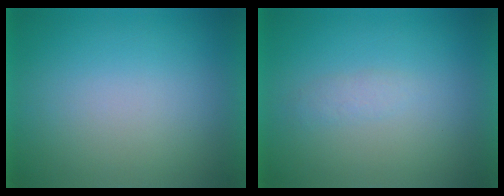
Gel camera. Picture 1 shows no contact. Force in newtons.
{"total": 1.4}